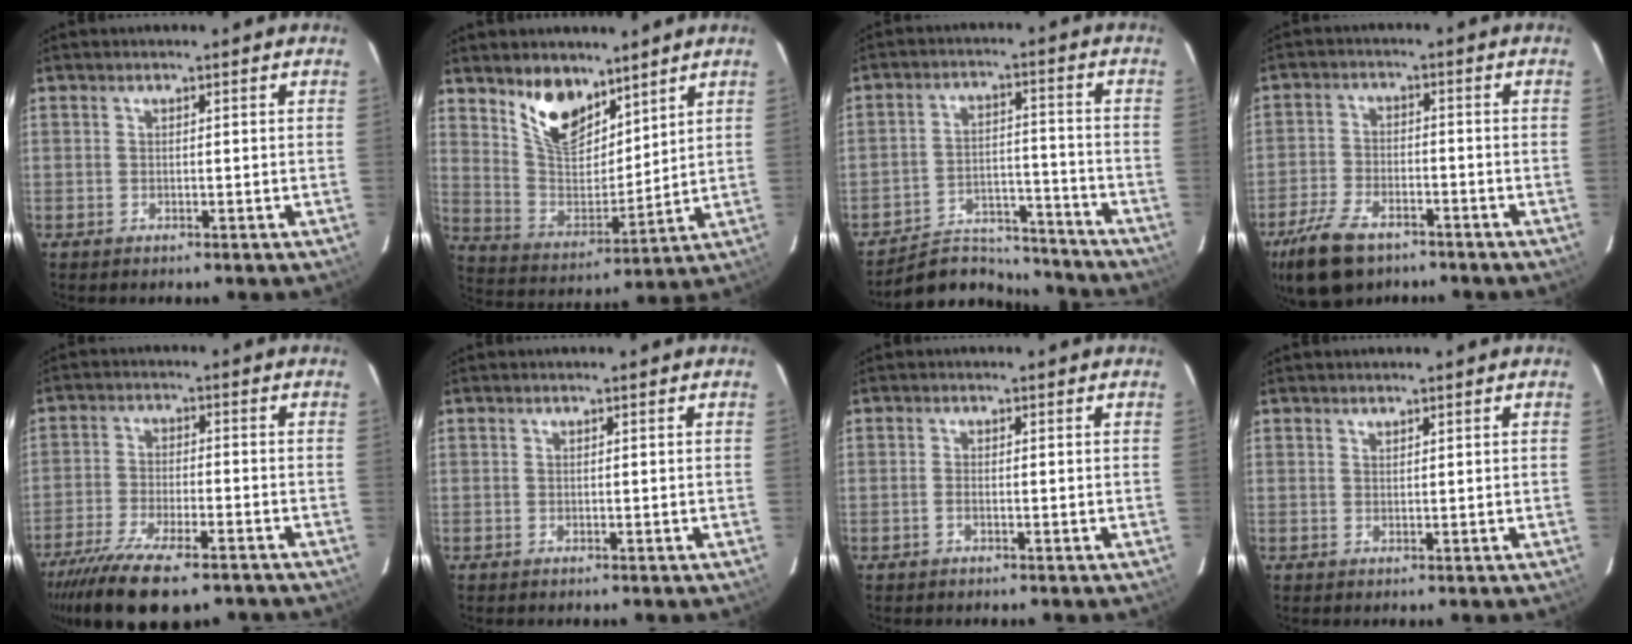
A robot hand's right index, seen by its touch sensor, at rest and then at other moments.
{"total": 12.2, "force": [8.5, 6.1, 6.3], "torque": [-0.120, -0.006, 0.167]}
{"total": 13.5, "force": [-12.6, 4.6, 1.6], "torque": [-0.046, 0.033, -0.181]}
{"total": 11.3, "force": [-7.7, 5.7, 6.0], "torque": [-0.155, -0.008, -0.142]}
{"total": 18.0, "force": [-13.6, 5.2, 10.7], "torque": [-0.219, -0.051, -0.224]}
{"total": 0.0}
{"total": 0.8, "force": [-0.5, 0.2, 0.6], "torque": [-0.015, 0.000, -0.010]}
{"total": 0.6, "force": [0.5, 0.2, 0.0], "torque": [0.000, 0.001, 0.011]}